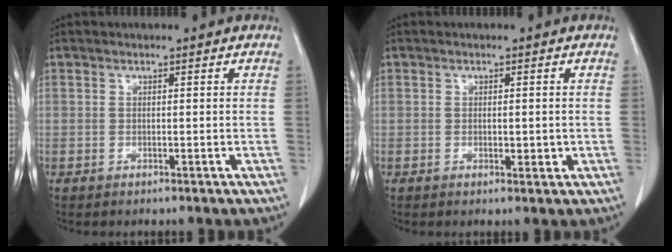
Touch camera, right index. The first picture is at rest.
{"total": 1.5, "force": [-0.3, 0.6, 1.4], "torque": [-0.021, -0.002, -0.001]}